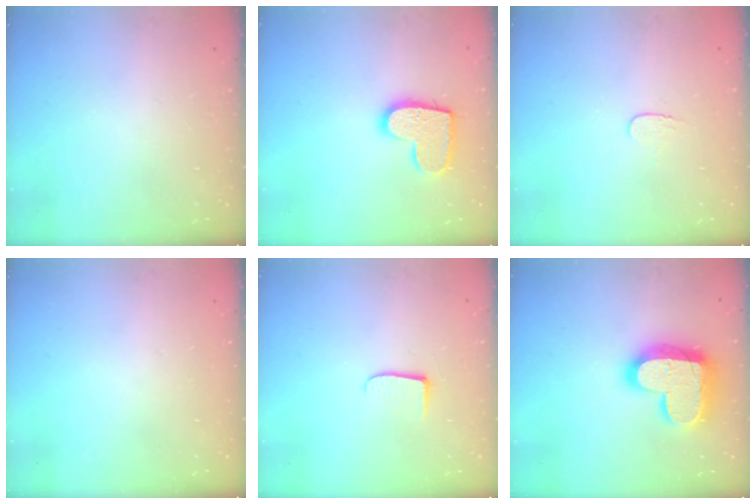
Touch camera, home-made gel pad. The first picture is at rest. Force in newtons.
{"total": 12.7, "press": 12.7, "slide": 0.7}
{"total": 3.4, "press": 3.4, "slide": 0.4}
{"total": 0.0}
{"total": 6.1, "press": 6.1, "slide": 0.6}
{"total": 23.7, "press": 23.7, "slide": 1.6}